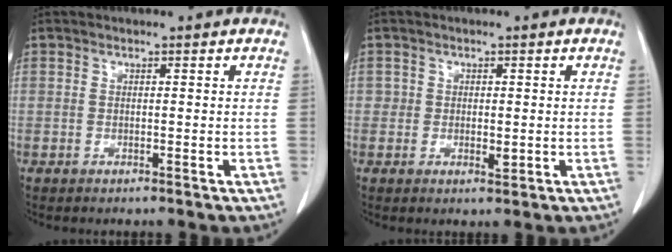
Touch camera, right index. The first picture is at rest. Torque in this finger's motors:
{"motor_torque": [-0.07, 0.07, -0.02, 0.00]}